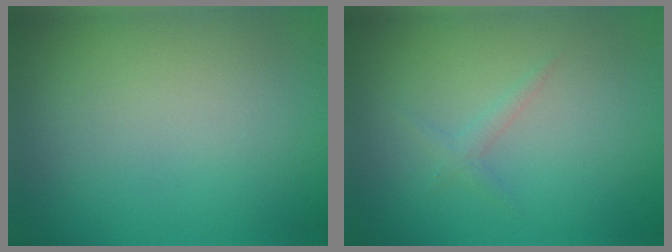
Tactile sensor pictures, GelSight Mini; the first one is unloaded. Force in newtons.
{"total": 1.0, "press": 1.0, "slide": 0.0}